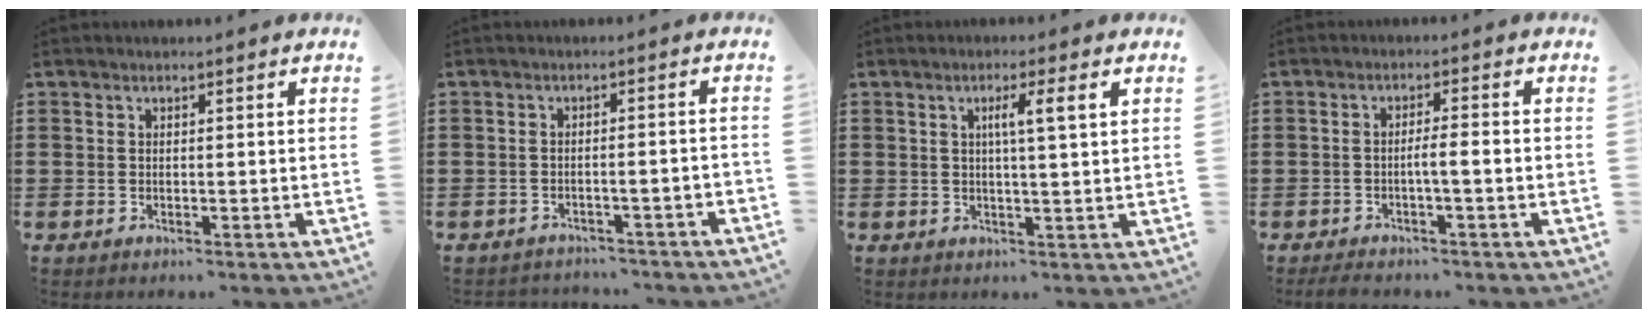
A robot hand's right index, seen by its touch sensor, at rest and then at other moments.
{"total": 2.2, "force": [-2.1, 0.3, 0.5], "torque": [-0.014, 0.001, -0.044]}
{"total": 4.0, "force": [0.9, 0.1, 3.9], "torque": [-0.075, 0.000, 0.011]}
{"total": 3.1, "force": [-1.9, 0.1, 2.5], "torque": [-0.051, -0.006, -0.039]}